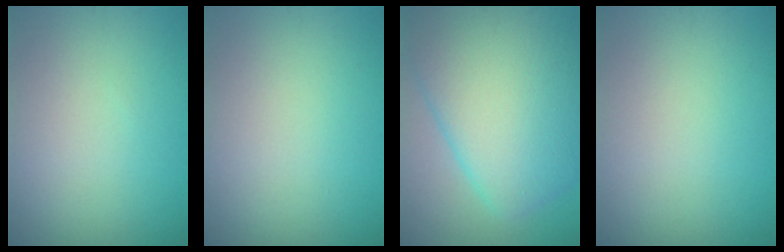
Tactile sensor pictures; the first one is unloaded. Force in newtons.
{"total": 0.0}
{"total": 11.3, "press": 11.3, "slide": 0.3}
{"total": 0.0}